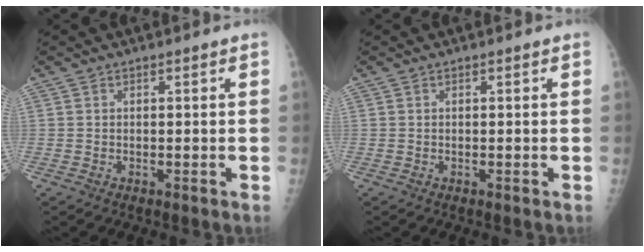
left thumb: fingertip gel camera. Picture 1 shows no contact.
{"total": 0.0}